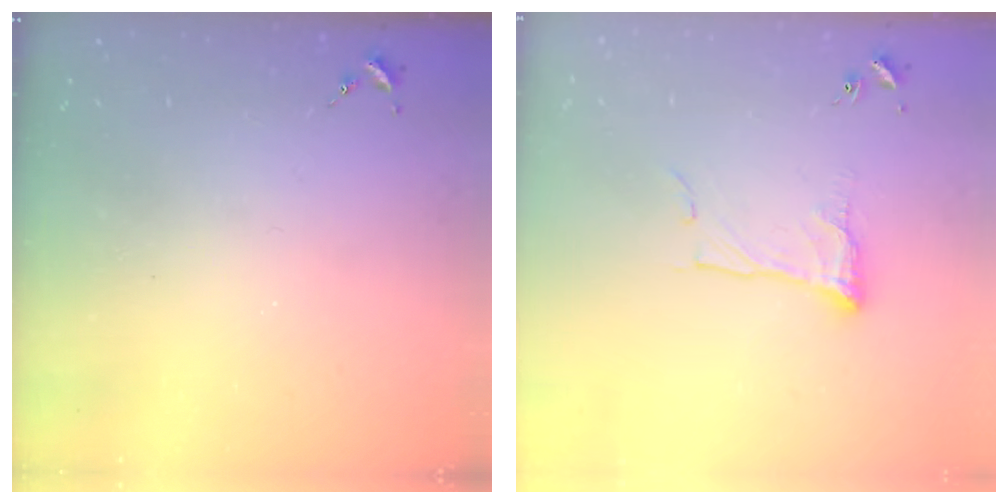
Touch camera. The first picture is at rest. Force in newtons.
{"total": 9.1, "press": 9.1, "slide": 0.3}